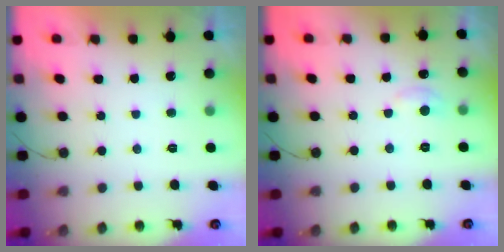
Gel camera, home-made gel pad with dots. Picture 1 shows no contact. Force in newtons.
{"total": 3.8, "press": 3.8, "slide": 0.5}